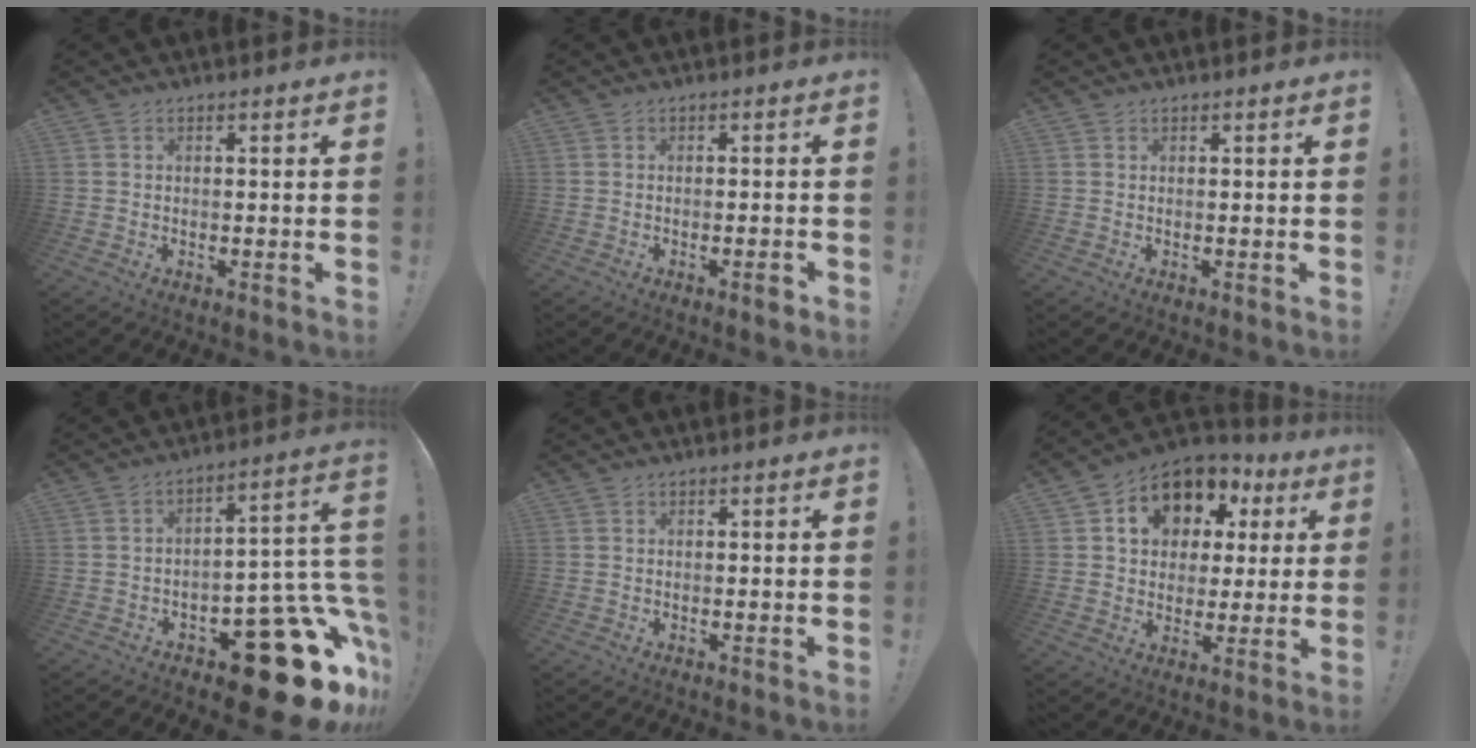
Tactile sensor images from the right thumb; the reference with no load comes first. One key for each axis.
{"total": 2.0, "fx": -1.2, "fy": 0.3, "fz": 1.6, "tx": -0.027, "ty": 0.006, "tz": -0.019}
{"total": 0.0}
{"total": 22.3, "fx": -11.2, "fy": 10.5, "fz": 16.2, "tx": -0.146, "ty": 0.063, "tz": -0.163}
{"total": 0.0}
{"total": 13.4, "fx": 5.5, "fy": 10.1, "fz": 6.8, "tx": -0.108, "ty": -0.024, "tz": 0.104}